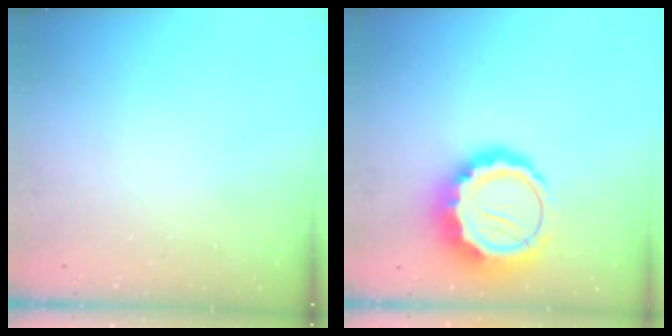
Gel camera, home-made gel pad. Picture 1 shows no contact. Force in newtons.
{"total": 15.2, "press": 14.8, "slide": 3.3}